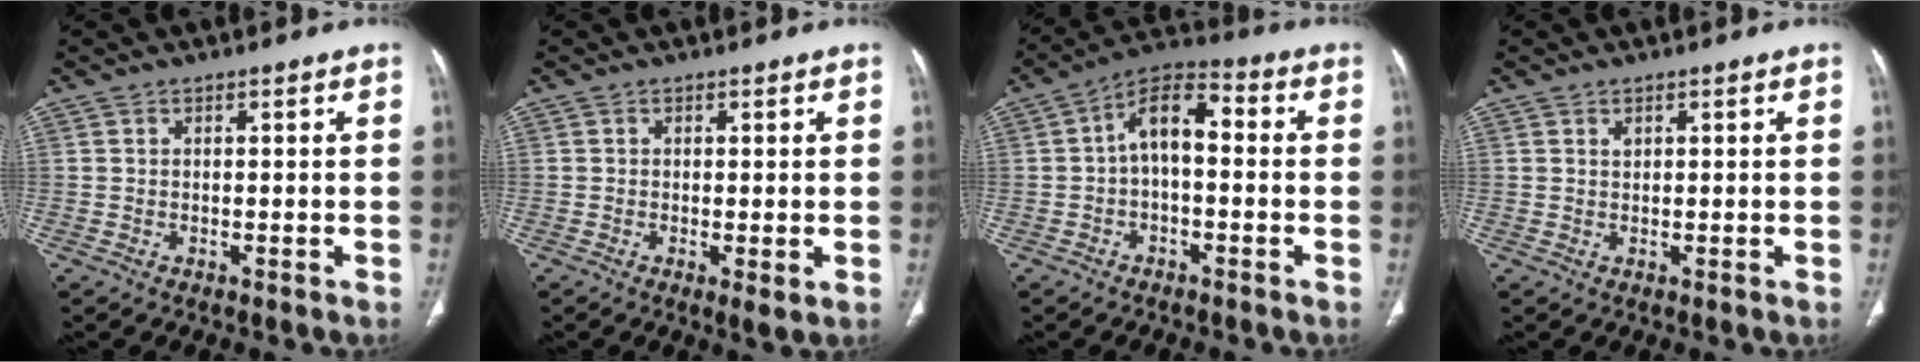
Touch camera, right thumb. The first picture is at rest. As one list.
[{"total": 2.1, "force": [-0.4, 0.6, 2.0], "torque": [-0.039, -0.010, -0.007]}, {"total": 8.9, "force": [-0.2, 4.9, 7.5], "torque": [-0.113, 0.038, -0.017]}, {"total": 0.8, "force": [0.5, 0.5, 0.4], "torque": [-0.003, -0.003, 0.009]}]